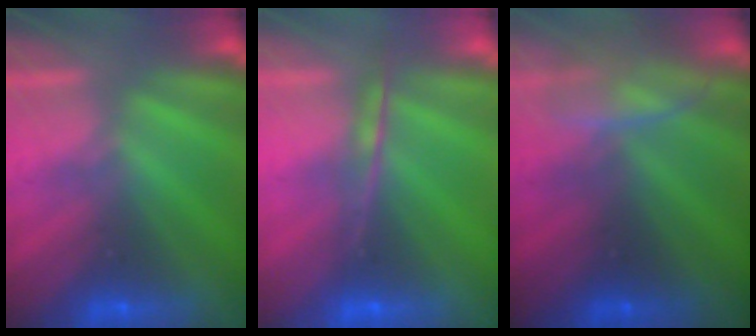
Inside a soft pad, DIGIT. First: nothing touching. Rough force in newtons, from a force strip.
{"total": 4.8}
{"total": 2.6}